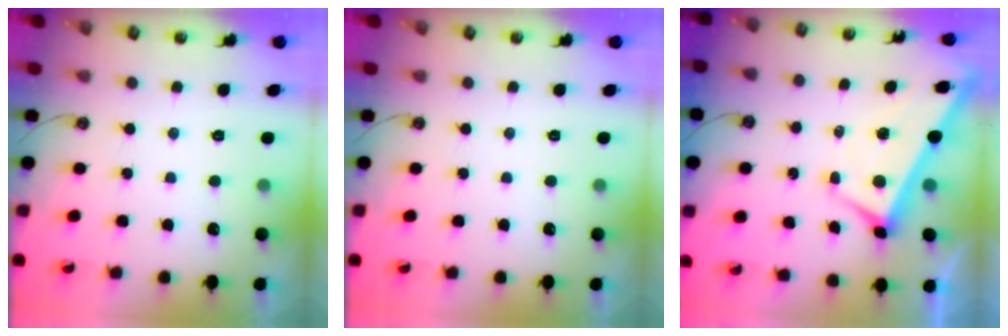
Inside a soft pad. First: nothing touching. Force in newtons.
{"total": 0.0}
{"total": 3.0, "press": 2.9, "slide": 0.9}